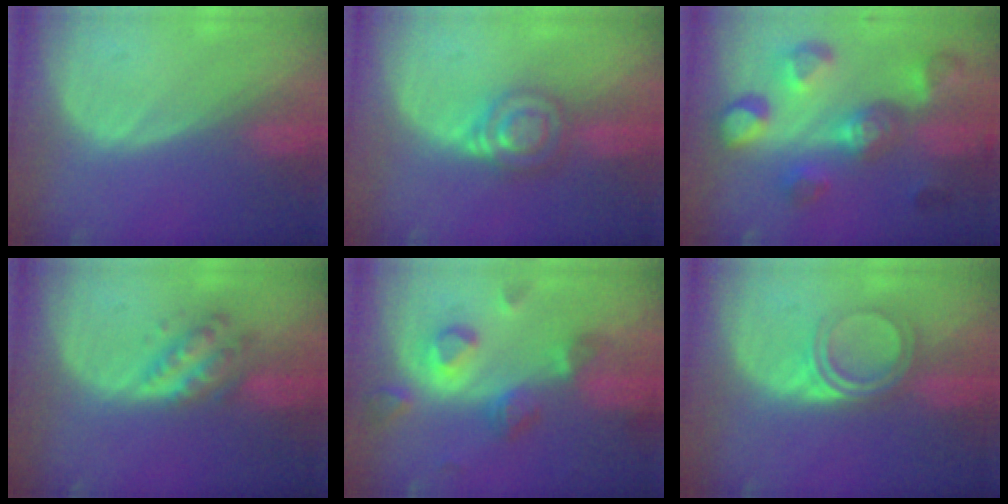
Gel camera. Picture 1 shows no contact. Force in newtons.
{"total": 6.7, "press": 5.7, "slide": 3.4}
{"total": 11.1, "press": 10.1, "slide": 4.7}
{"total": 5.2, "press": 5.2, "slide": 0.1}
{"total": 7.4, "press": 7.3, "slide": 1.1}
{"total": 4.9, "press": 4.4, "slide": 2.2}